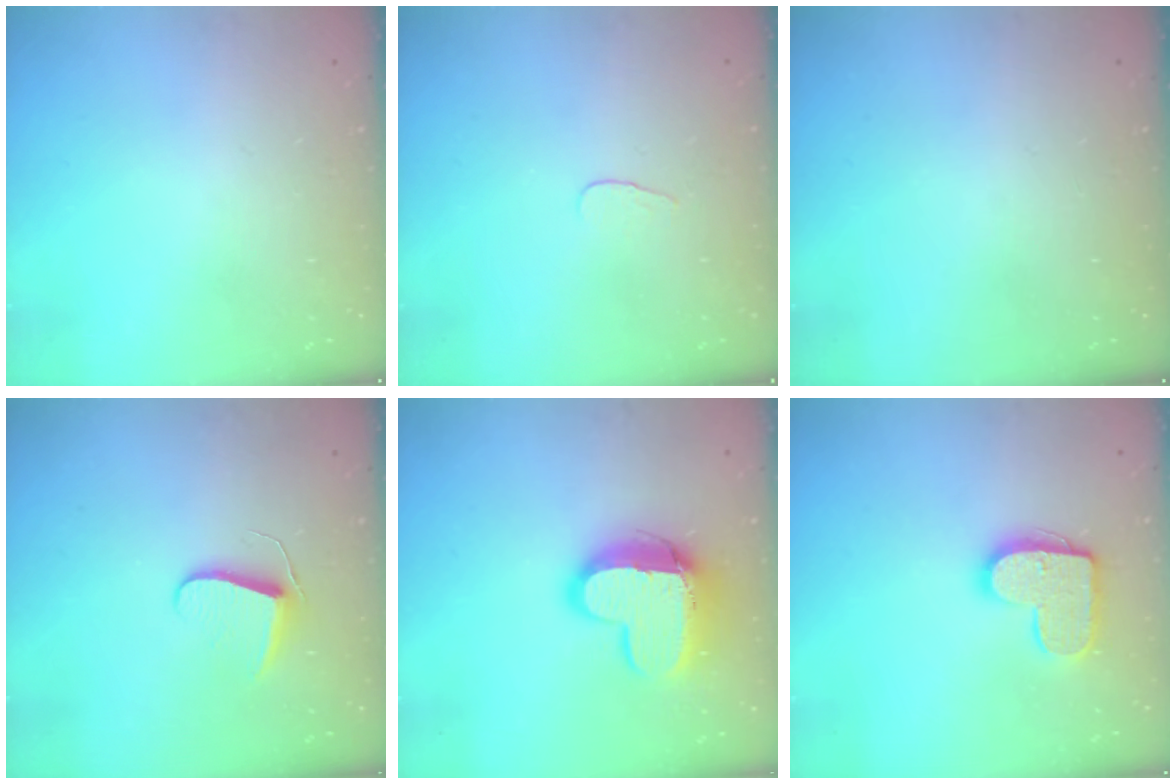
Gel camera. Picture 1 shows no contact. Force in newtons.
{"total": 2.8, "press": 2.8, "slide": 0.3}
{"total": 0.0}
{"total": 7.0, "press": 7.0, "slide": 0.6}
{"total": 14.2, "press": 14.2, "slide": 1.1}
{"total": 13.5, "press": 13.5, "slide": 0.6}